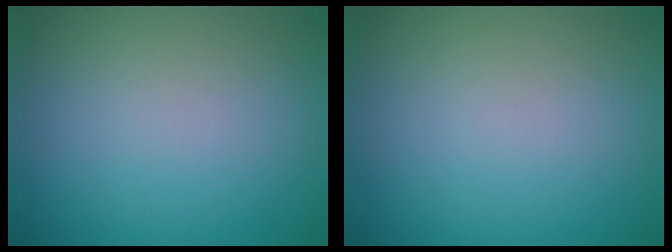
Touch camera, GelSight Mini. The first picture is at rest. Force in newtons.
{"total": 0.0}